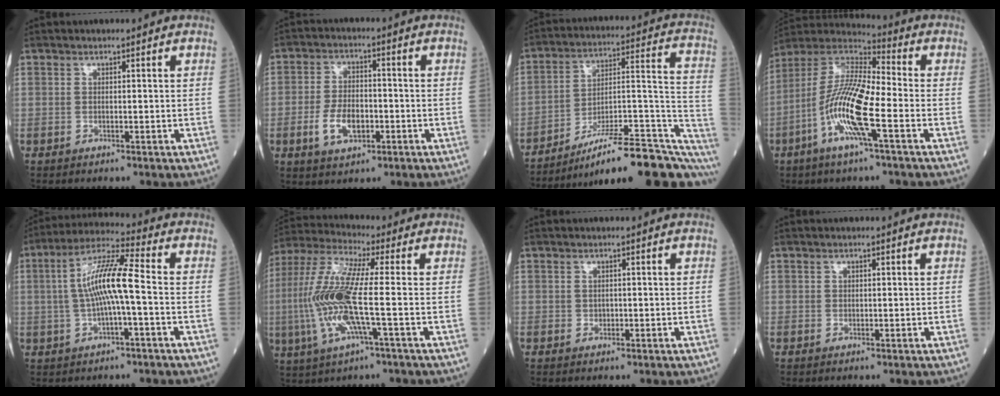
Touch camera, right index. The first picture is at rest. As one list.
[{"total": 6.8, "force": [-2.2, 3.6, 5.3], "torque": [-0.107, 0.006, -0.036]}, {"total": 24.1, "force": [-18.5, 3.7, 15.0], "torque": [-0.133, 0.029, -0.272]}, {"total": 14.3, "force": [-4.7, 2.0, 13.4], "torque": [-0.274, -0.002, -0.099]}, {"total": 9.9, "force": [-0.5, 1.0, 9.9], "torque": [-0.190, 0.020, -0.014]}, {"total": 13.8, "force": [-1.9, 1.1, 13.7], "torque": [-0.309, 0.003, -0.045]}, {"total": 0.6, "force": [0.0, 0.6, 0.1], "torque": [0.003, 0.002, -0.001]}, {"total": 0.0}]